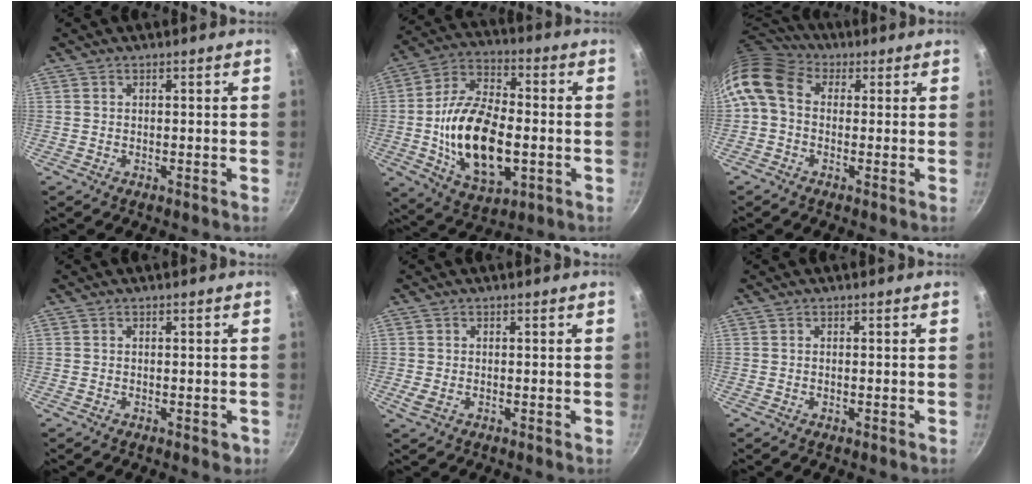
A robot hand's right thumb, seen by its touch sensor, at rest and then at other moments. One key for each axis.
{"total": 20.4, "fx": -2.8, "fy": 11.1, "fz": 16.8, "tx": -0.292, "ty": 0.020, "tz": -0.047}
{"total": 10.6, "fx": 1.4, "fy": 8.1, "fz": 6.8, "tx": -0.132, "ty": 0.023, "tz": 0.006}
{"total": 1.6, "fx": -0.6, "fy": 0.8, "fz": 1.3, "tx": -0.013, "ty": -0.001, "tz": -0.007}
{"total": 1.5, "fx": -0.1, "fy": 0.9, "fz": 1.2, "tx": -0.022, "ty": -0.002, "tz": -0.002}
{"total": 0.0}